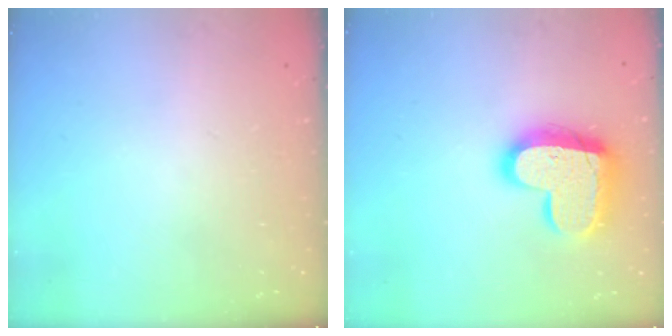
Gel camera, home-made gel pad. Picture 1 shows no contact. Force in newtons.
{"total": 18.3, "press": 18.2, "slide": 1.2}